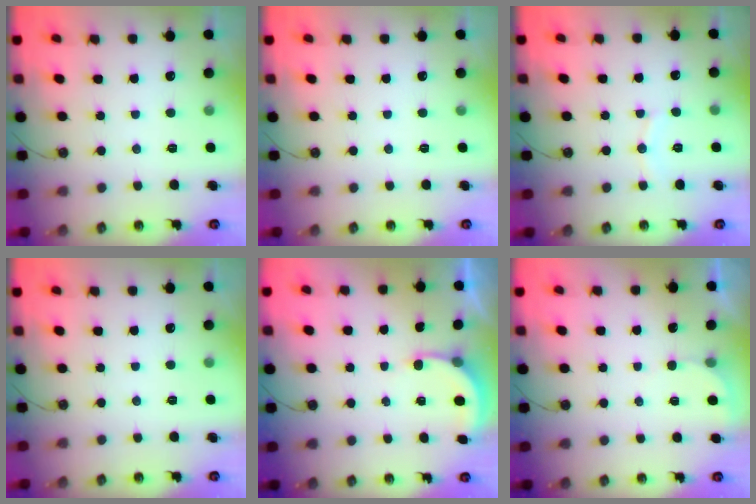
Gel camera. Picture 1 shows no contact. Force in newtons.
{"total": 0.0}
{"total": 5.6, "press": 5.6, "slide": 0.4}
{"total": 0.0}
{"total": 2.9, "press": 2.9, "slide": 0.2}
{"total": 1.6, "press": 1.6, "slide": 0.0}